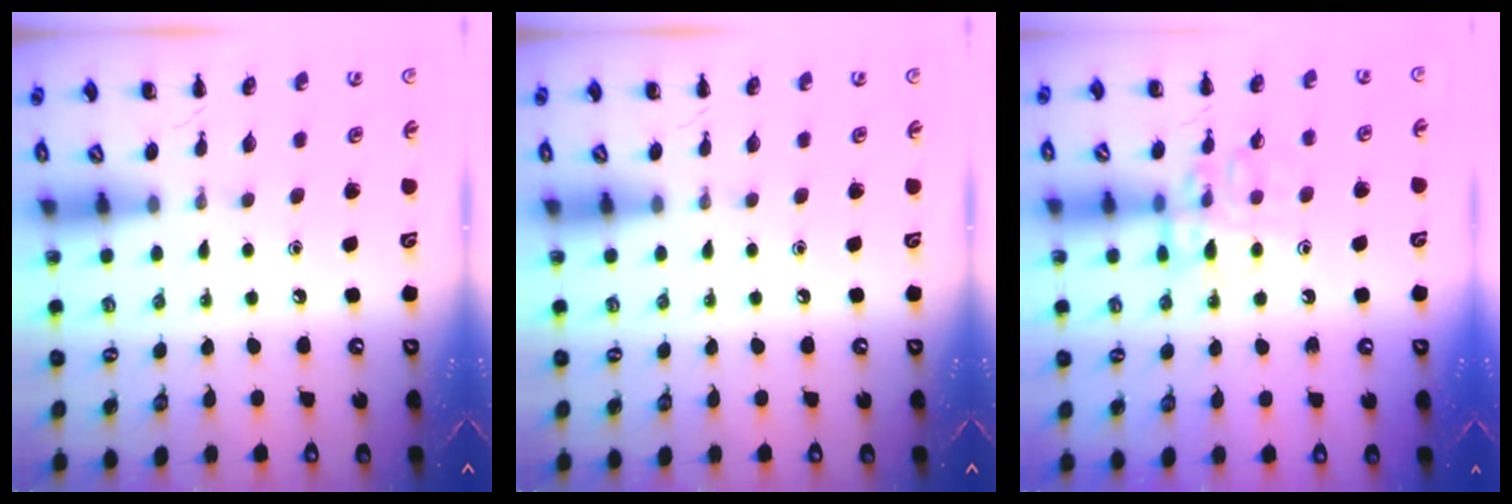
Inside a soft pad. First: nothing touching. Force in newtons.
{"total": 0.0}
{"total": 11.5, "press": 11.4, "slide": 0.9}